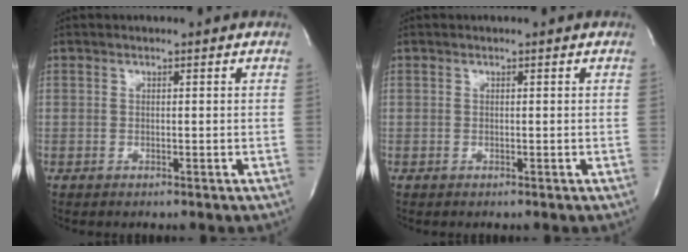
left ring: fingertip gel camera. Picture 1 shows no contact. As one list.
[{"total": 0.0}]